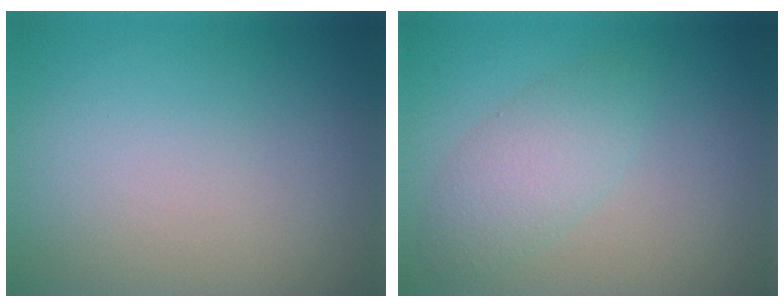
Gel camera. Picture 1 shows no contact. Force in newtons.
{"total": 2.8, "press": 2.8, "slide": 0.1}